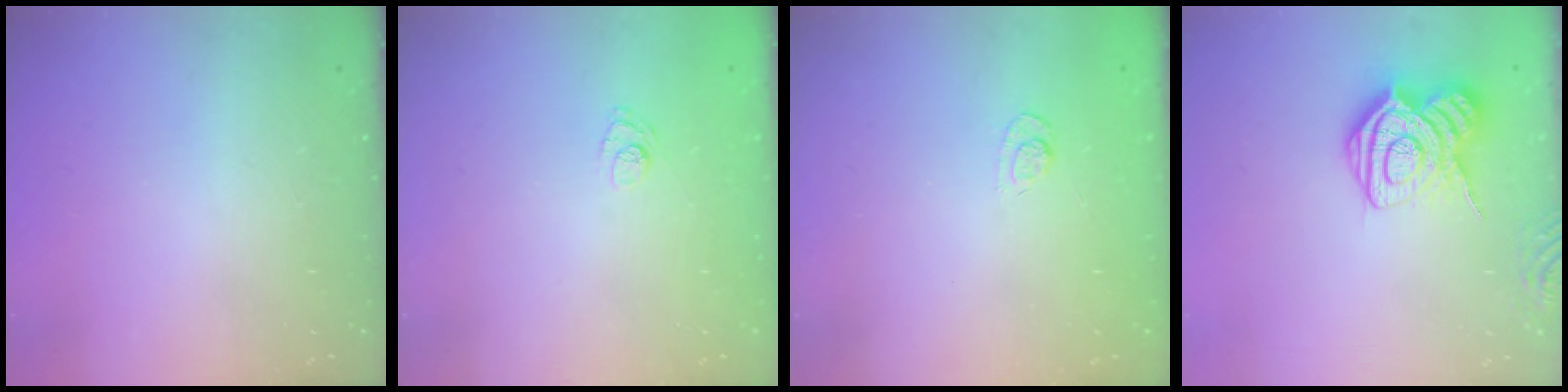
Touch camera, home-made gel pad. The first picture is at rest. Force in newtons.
{"total": 6.6, "press": 6.5, "slide": 1.4}
{"total": 3.6, "press": 3.3, "slide": 1.4}
{"total": 13.5, "press": 13.5, "slide": 0.9}